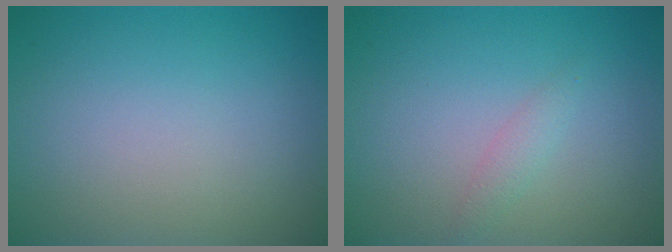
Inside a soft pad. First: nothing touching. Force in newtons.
{"total": 1.2, "press": 1.2, "slide": 0.0}